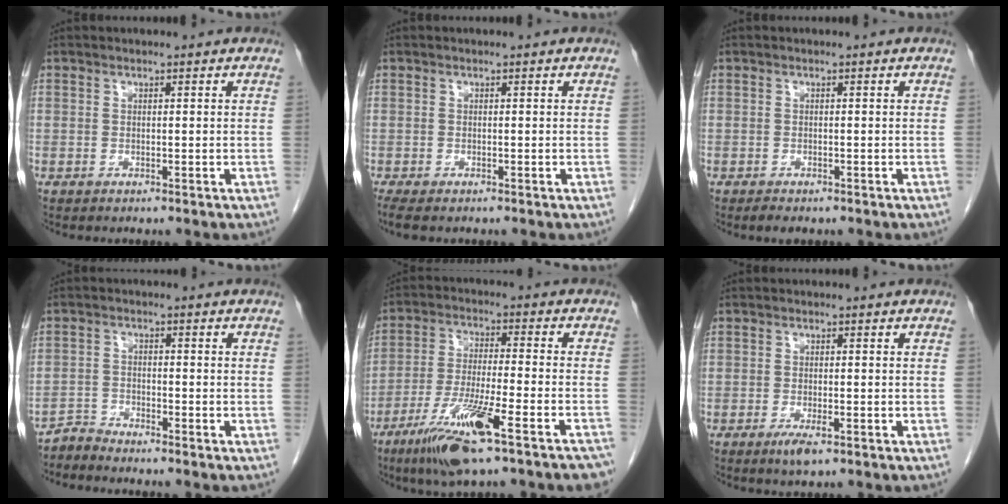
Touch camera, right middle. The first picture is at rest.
{"total": 3.3, "force": [-2.6, 0.9, 1.8], "torque": [-0.032, -0.010, -0.040]}
{"total": 1.5, "force": [-1.1, 0.5, 0.8], "torque": [-0.013, -0.003, -0.015]}
{"total": 2.4, "force": [-2.3, -0.4, -0.7], "torque": [0.022, -0.013, -0.046]}
{"total": 17.4, "force": [-11.0, 1.5, 13.4], "torque": [-0.191, -0.027, -0.186]}
{"total": 2.7, "force": [-1.5, 0.7, 2.2], "torque": [-0.037, -0.002, -0.023]}